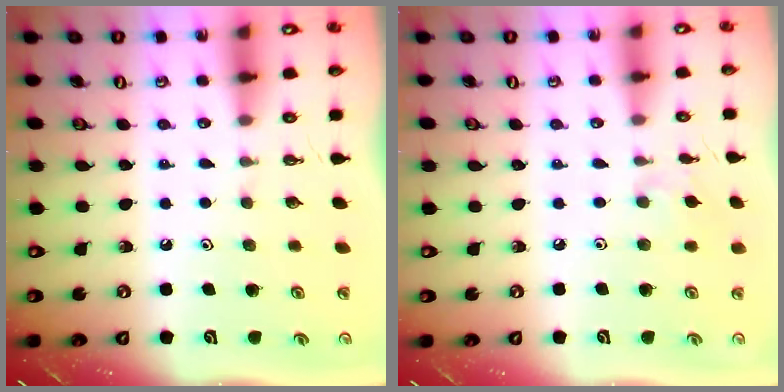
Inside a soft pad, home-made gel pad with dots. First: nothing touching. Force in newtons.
{"total": 4.8, "press": 4.8, "slide": 0.7}